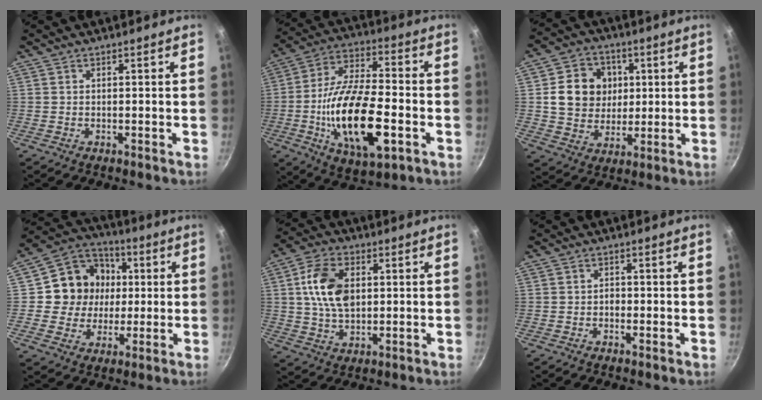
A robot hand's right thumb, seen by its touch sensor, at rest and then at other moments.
{"total": 21.3, "force": [-5.2, 9.0, 18.6], "torque": [-0.333, 0.021, -0.094]}
{"total": 12.8, "force": [2.2, 11.1, 5.9], "torque": [-0.069, 0.004, 0.038]}
{"total": 13.8, "force": [1.5, 12.7, 5.3], "torque": [-0.059, 0.018, 0.014]}
{"total": 11.8, "force": [1.9, 7.5, 8.9], "torque": [-0.147, 0.004, 0.030]}
{"total": 1.5, "force": [-0.4, 1.1, 1.0], "torque": [-0.015, 0.003, -0.010]}